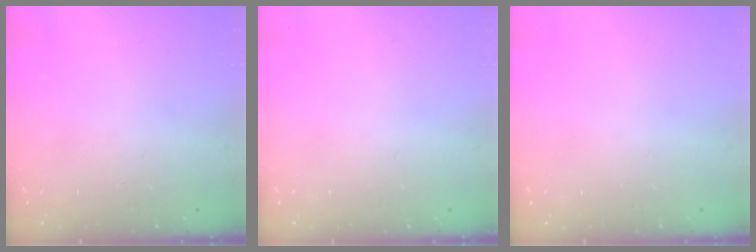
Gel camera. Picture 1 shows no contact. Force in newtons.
{"total": 0.0}
{"total": 0.0}